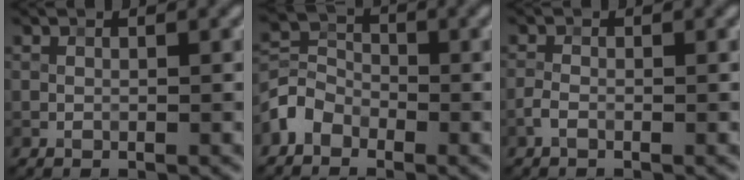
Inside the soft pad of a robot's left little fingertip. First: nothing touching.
{"total": 3.0, "force": [-2.0, 2.2, 0.8], "torque": [-0.016, 0.010, -0.048]}
{"total": 1.1, "force": [-0.6, 0.6, 0.8], "torque": [-0.018, 0.003, -0.016]}